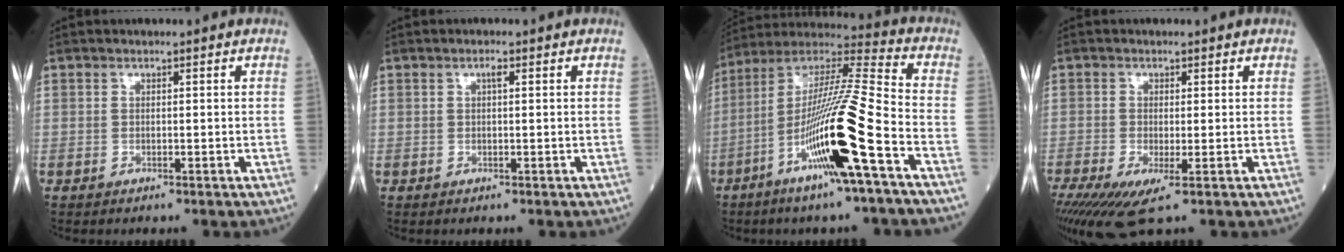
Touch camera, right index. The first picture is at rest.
{"total": 0.9, "force": [0.3, 0.2, 0.8], "torque": [-0.017, 0.002, 0.004]}
{"total": 19.2, "force": [-7.2, -0.3, 17.8], "torque": [-0.352, -0.017, -0.139]}
{"total": 8.0, "force": [-3.9, 2.2, 6.6], "torque": [-0.127, -0.025, -0.067]}